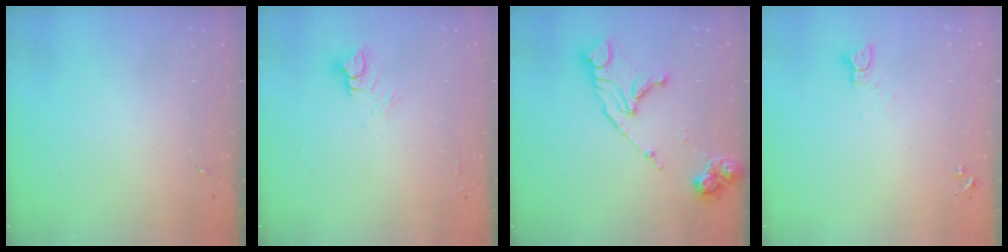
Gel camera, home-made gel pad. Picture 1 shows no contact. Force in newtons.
{"total": 6.3, "press": 6.3, "slide": 0.5}
{"total": 14.7, "press": 14.6, "slide": 1.7}
{"total": 2.4, "press": 2.4, "slide": 0.2}